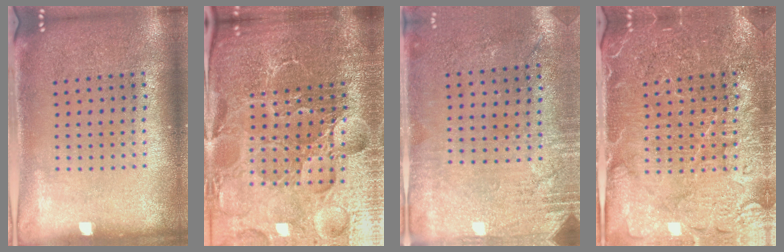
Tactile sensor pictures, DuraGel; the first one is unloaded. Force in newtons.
{"total": 6.2, "press": 5.6, "slide": 2.7}
{"total": 2.8, "press": 2.3, "slide": 1.6}
{"total": 4.5, "press": 4.3, "slide": 1.3}